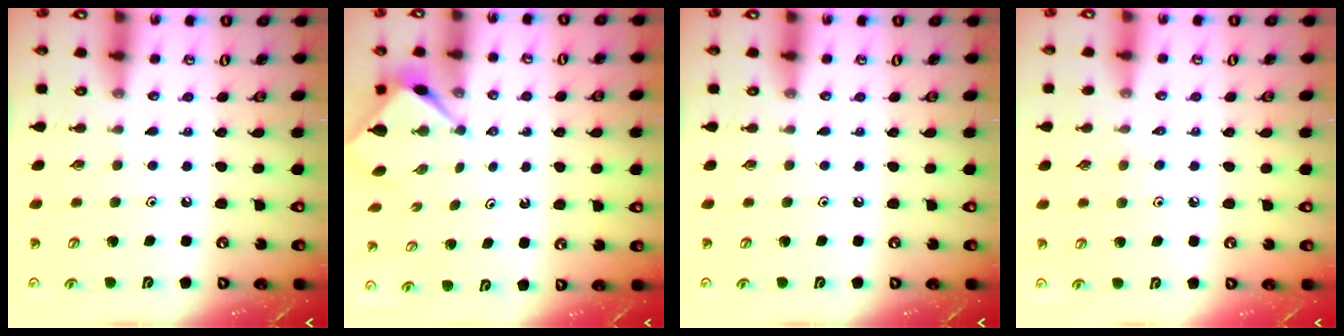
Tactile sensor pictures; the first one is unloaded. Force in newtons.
{"total": 3.1, "press": 3.1, "slide": 0.3}
{"total": 0.0}
{"total": 4.9, "press": 4.8, "slide": 0.8}